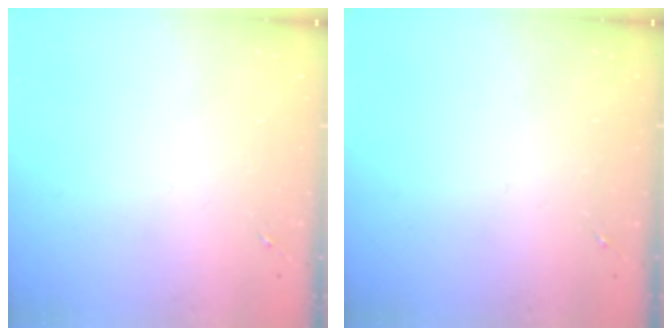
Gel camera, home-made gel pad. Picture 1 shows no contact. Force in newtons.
{"total": 0.0}